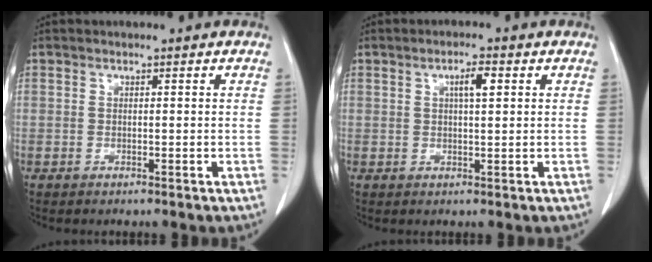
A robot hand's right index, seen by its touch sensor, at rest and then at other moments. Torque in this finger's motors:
{"motor_torque": [0.31, 0.05, 0.11, 0.04]}